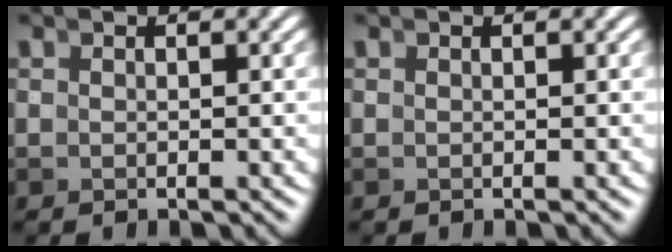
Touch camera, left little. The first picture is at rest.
{"total": 0.0}